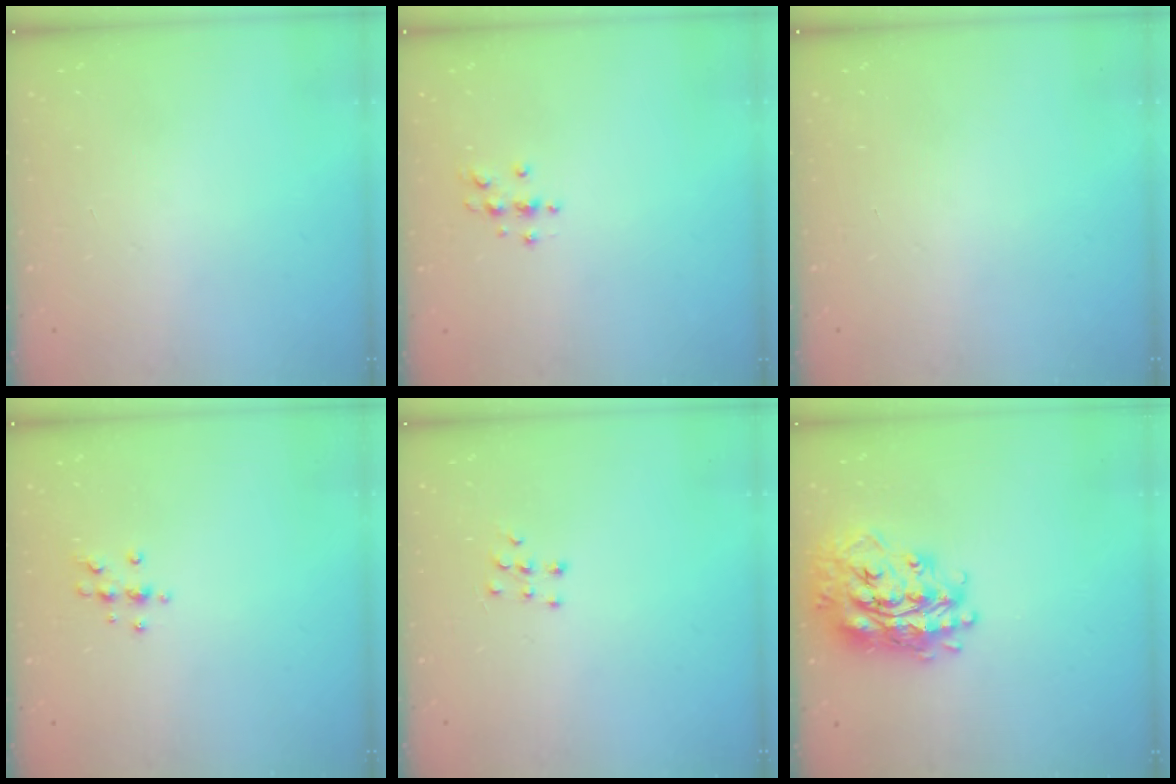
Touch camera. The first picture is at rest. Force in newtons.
{"total": 3.7, "press": 3.7, "slide": 0.5}
{"total": 0.0}
{"total": 7.5, "press": 7.4, "slide": 1.3}
{"total": 6.0, "press": 6.0, "slide": 0.4}
{"total": 21.6, "press": 21.5, "slide": 1.8}